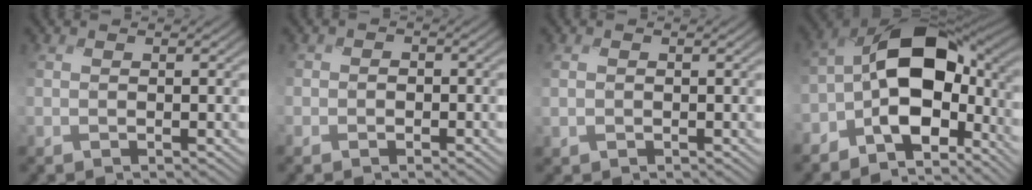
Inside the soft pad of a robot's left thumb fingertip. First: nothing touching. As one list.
[{"total": 2.2, "force": [-1.0, 1.9, 0.2], "torque": [-0.005, -0.003, -0.028]}, {"total": 1.2, "force": [-0.3, 1.0, 0.6], "torque": [-0.023, -0.003, -0.005]}, {"total": 14.2, "force": [-4.0, 8.8, 10.4], "torque": [-0.169, -0.005, -0.083]}]